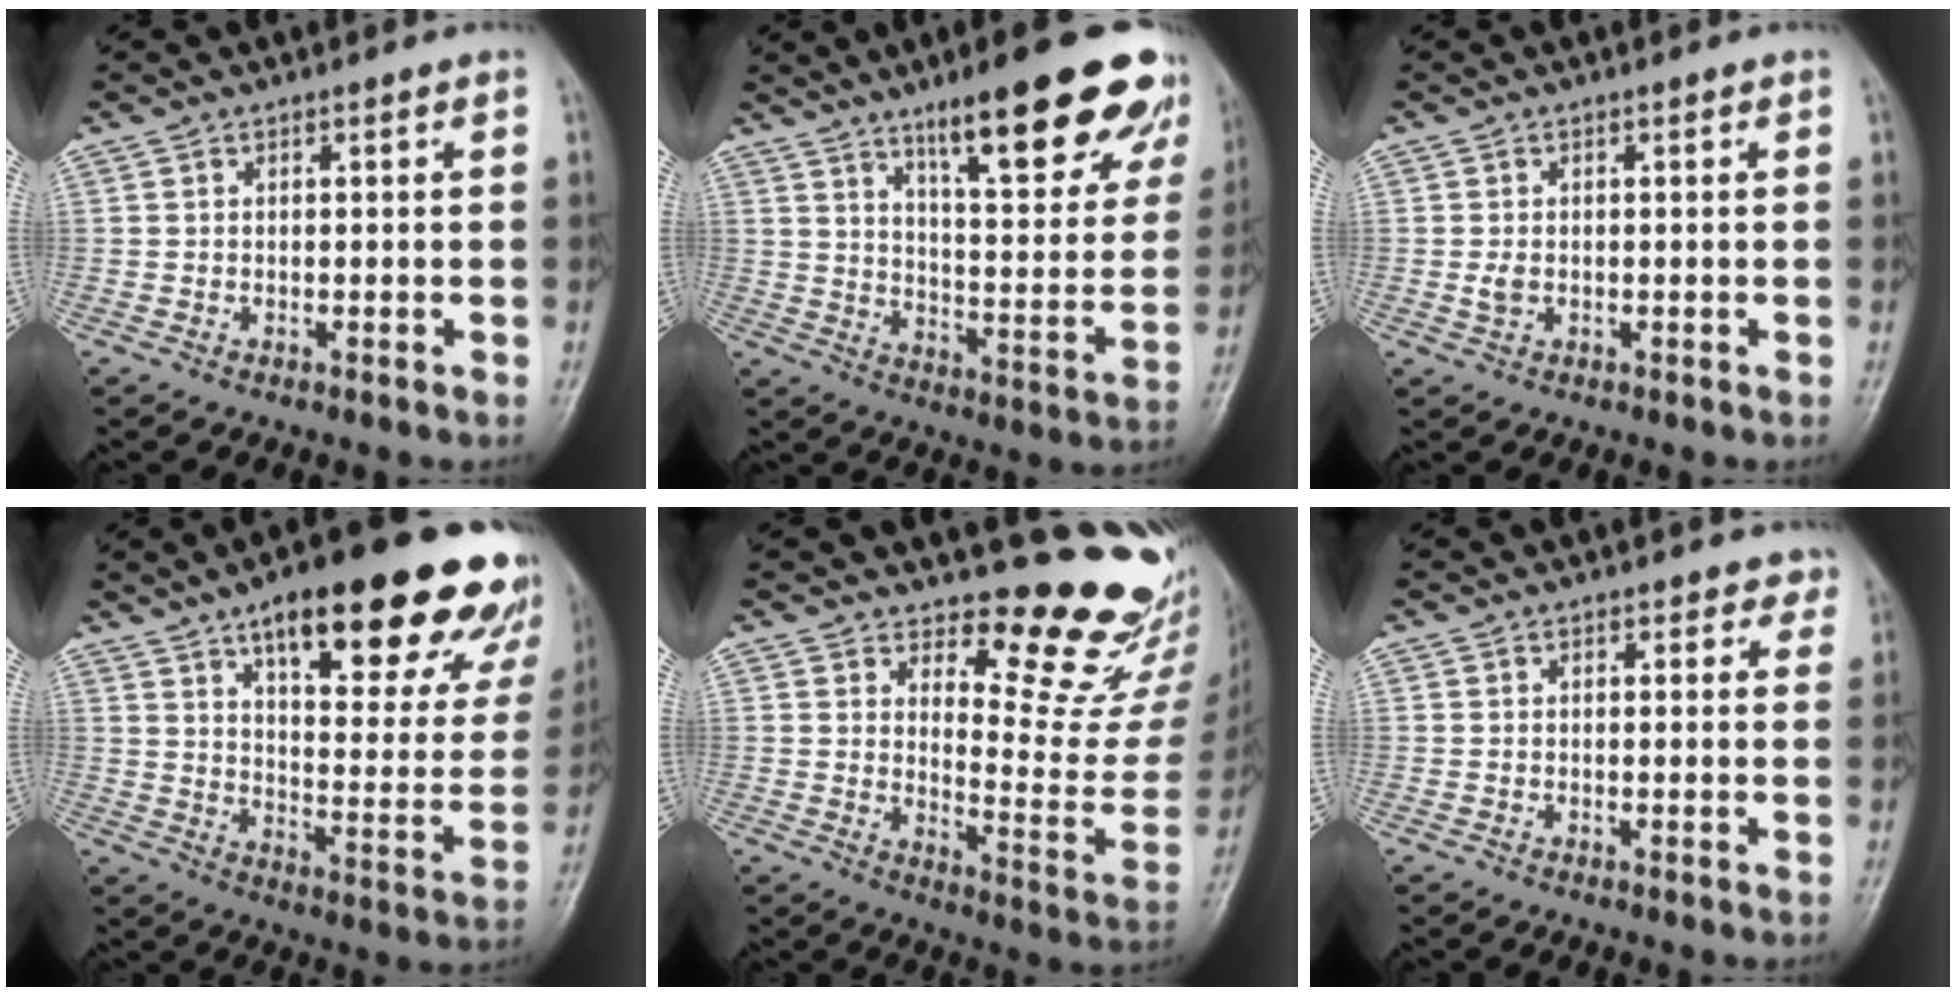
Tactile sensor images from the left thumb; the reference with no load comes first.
{"total": 22.8, "force": [14.3, 5.7, 16.8], "torque": [-0.192, -0.056, 0.209]}
{"total": 1.9, "force": [0.0, 1.3, 1.4], "torque": [-0.024, -0.003, 0.000]}
{"total": 29.1, "force": [18.2, 9.8, 20.6], "torque": [-0.236, -0.053, 0.248]}
{"total": 16.4, "force": [15.0, 4.0, 5.3], "torque": [-0.018, -0.177, 0.185]}
{"total": 2.0, "force": [1.4, 1.4, 0.6], "torque": [0.021, -0.005, 0.006]}